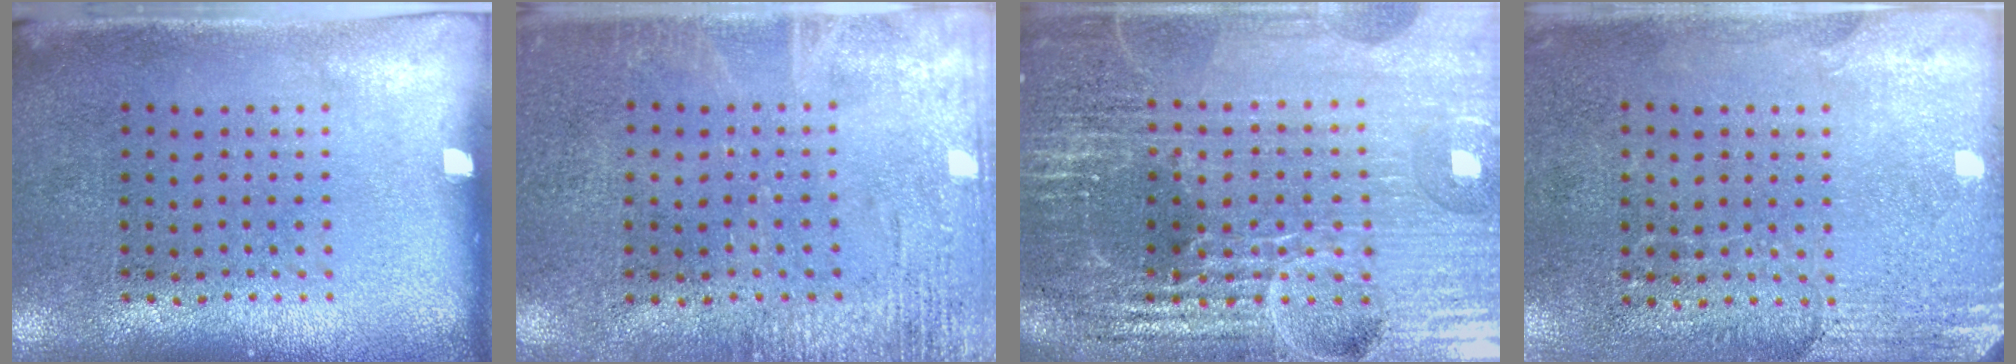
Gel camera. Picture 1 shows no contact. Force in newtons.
{"total": 2.4, "press": 2.4, "slide": 0.3}
{"total": 6.7, "press": 5.8, "slide": 3.4}
{"total": 2.6, "press": 2.3, "slide": 1.2}